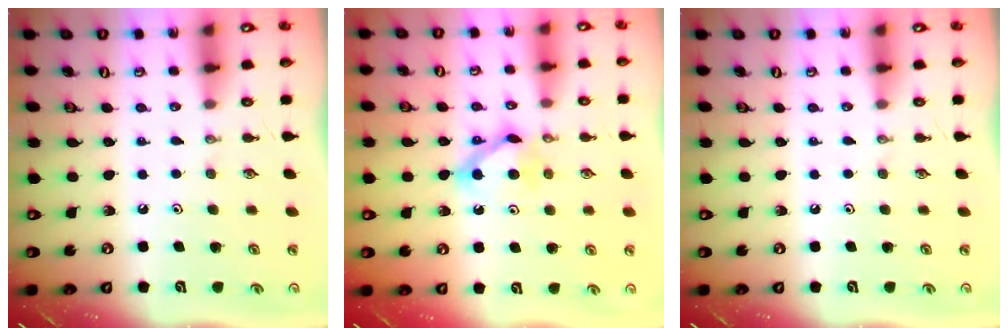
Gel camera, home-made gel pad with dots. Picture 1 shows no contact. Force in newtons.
{"total": 8.6, "press": 8.6, "slide": 0.4}
{"total": 0.0}